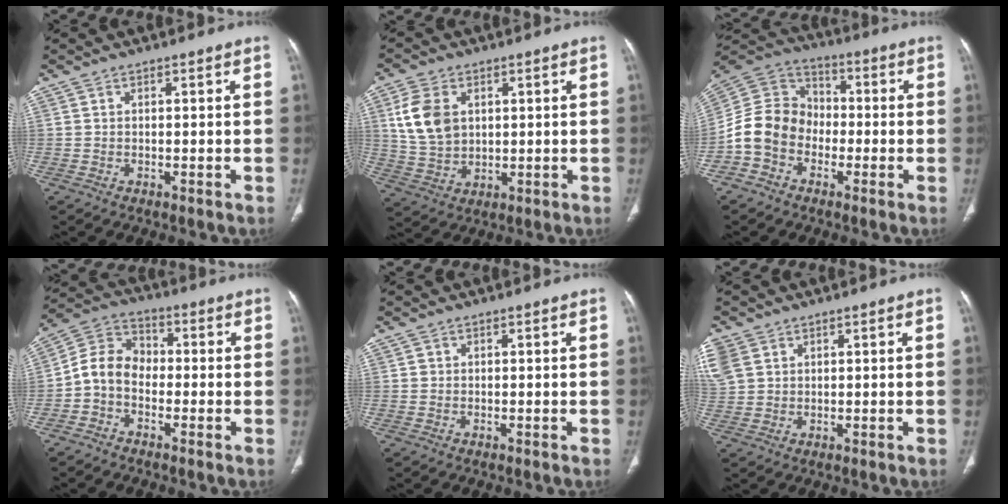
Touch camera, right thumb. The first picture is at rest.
{"total": 9.8, "force": [2.6, 6.9, 6.5], "torque": [-0.117, -0.007, 0.060]}
{"total": 12.0, "force": [-3.6, 10.0, 5.6], "torque": [-0.095, 0.048, -0.079]}
{"total": 7.9, "force": [-1.9, 6.1, 4.7], "torque": [-0.073, 0.035, -0.053]}
{"total": 0.6, "force": [0.2, 0.6, 0.0], "torque": [0.009, 0.005, 0.005]}
{"total": 10.0, "force": [4.1, 7.9, 4.6], "torque": [-0.140, 0.015, 0.091]}